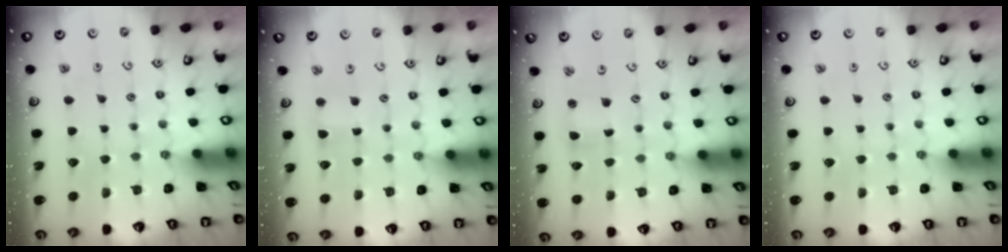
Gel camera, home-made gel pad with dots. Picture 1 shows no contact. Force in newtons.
{"total": 2.7, "press": 2.6, "slide": 0.3}
{"total": 1.8, "press": 1.8, "slide": 0.3}
{"total": 0.0}